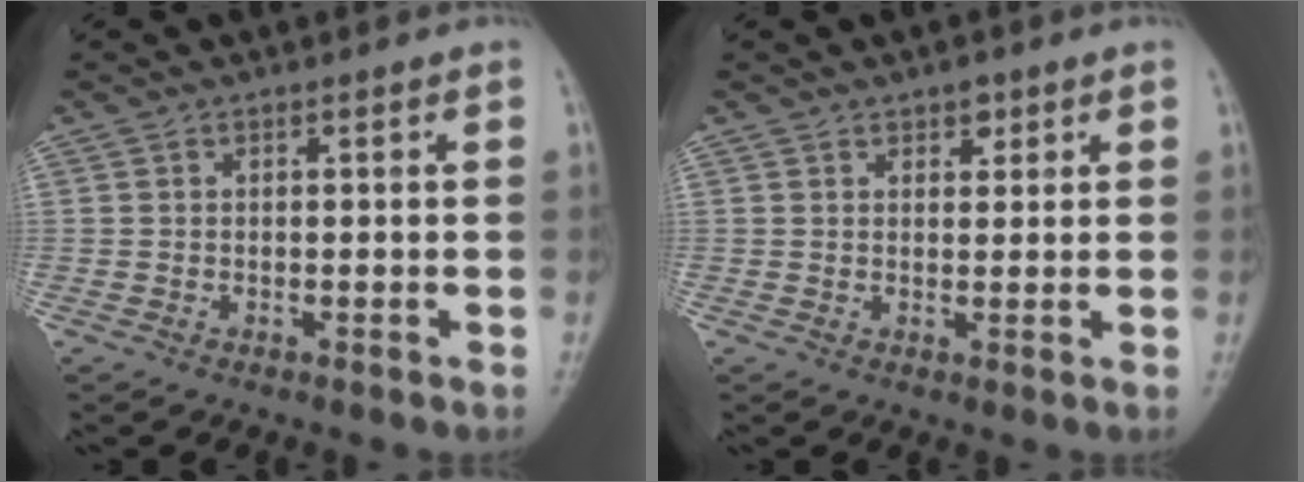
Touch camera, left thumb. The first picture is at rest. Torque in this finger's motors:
{"motor_torque": [-0.59, 1.52, -0.01, -0.05, -0.07]}